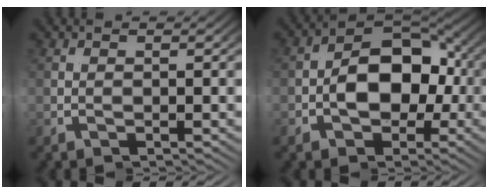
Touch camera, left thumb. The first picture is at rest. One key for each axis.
{"total": 9.9, "fx": -1.9, "fy": 6.4, "fz": 7.3, "tx": -0.135, "ty": -0.017, "tz": -0.025}